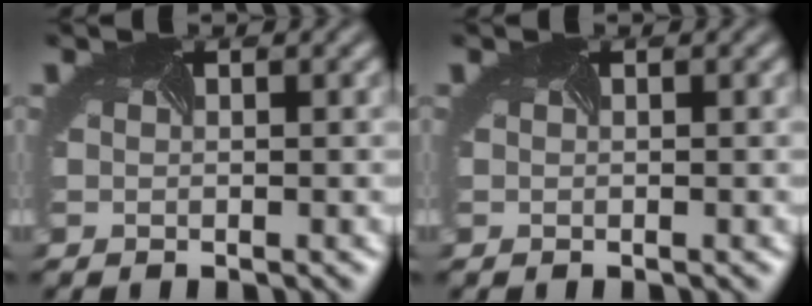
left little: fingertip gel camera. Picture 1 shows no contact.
{"total": 0.0}